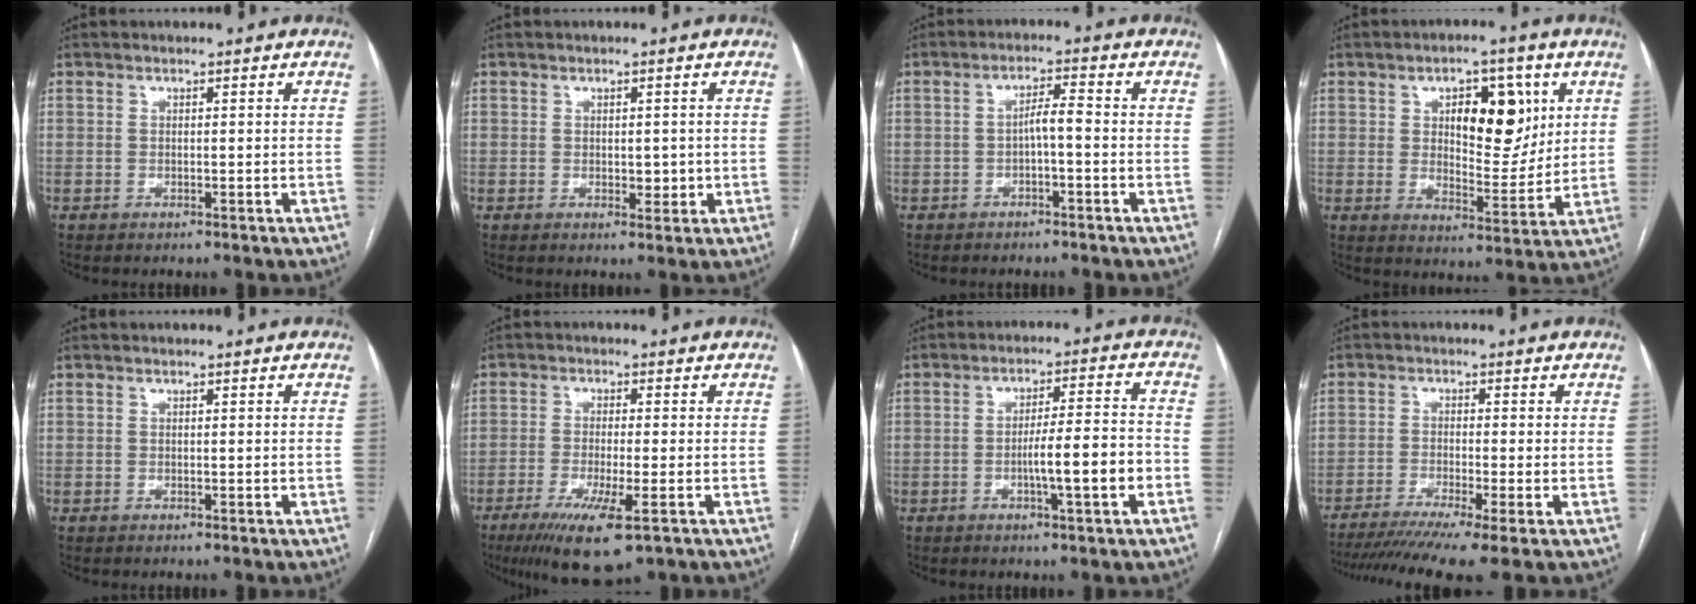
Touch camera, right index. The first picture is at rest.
{"total": 2.5, "force": [-0.1, 1.5, 2.0], "torque": [-0.025, -0.001, 0.005]}
{"total": 3.0, "force": [-0.8, 0.4, 2.9], "torque": [-0.047, 0.010, -0.013]}
{"total": 10.8, "force": [3.8, 4.9, 8.9], "torque": [-0.123, 0.008, 0.065]}
{"total": 0.0}
{"total": 9.4, "force": [-4.9, 1.2, 8.0], "torque": [-0.144, -0.027, -0.077]}
{"total": 8.4, "force": [-2.6, 0.3, 8.0], "torque": [-0.128, 0.008, -0.041]}
{"total": 10.9, "force": [-8.1, -0.4, 7.3], "torque": [-0.111, -0.019, -0.127]}